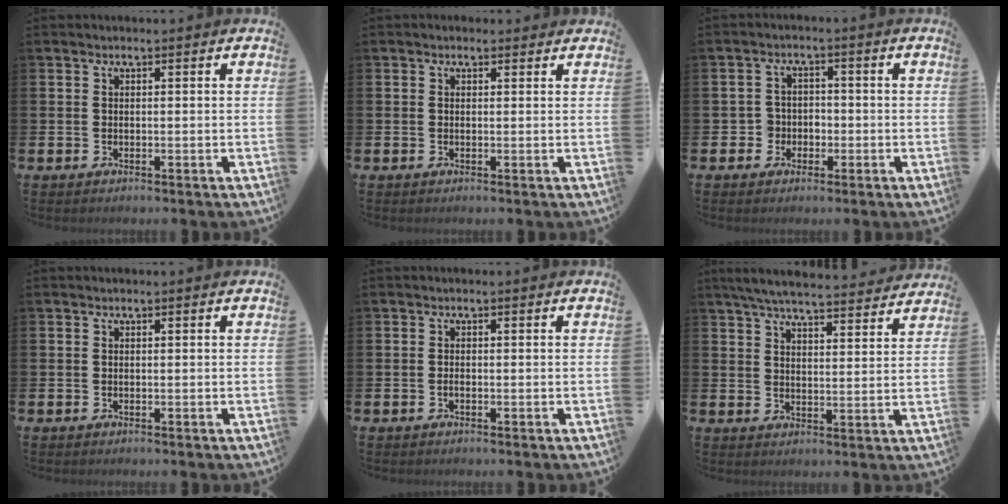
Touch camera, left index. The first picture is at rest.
{"total": 0.7, "force": [0.4, 0.5, 0.2], "torque": [0.009, 0.001, 0.005]}
{"total": 3.2, "force": [-1.3, 2.9, 0.3], "torque": [-0.015, 0.007, -0.032]}
{"total": 0.0}
{"total": 0.5, "force": [-0.3, 0.2, 0.4], "torque": [-0.012, 0.000, -0.005]}
{"total": 6.3, "force": [6.1, 0.6, 1.6], "torque": [-0.045, -0.037, 0.107]}